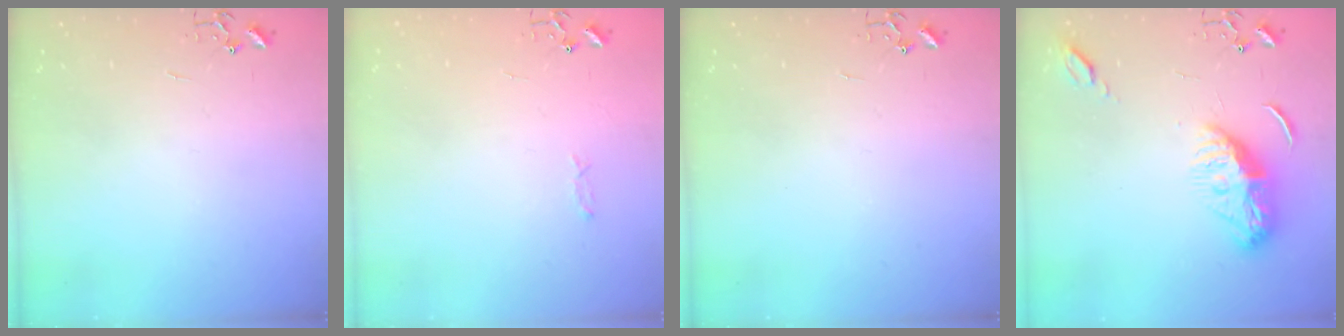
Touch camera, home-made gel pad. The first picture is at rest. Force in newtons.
{"total": 3.3, "press": 3.3, "slide": 0.5}
{"total": 0.0}
{"total": 11.3, "press": 11.3, "slide": 0.3}